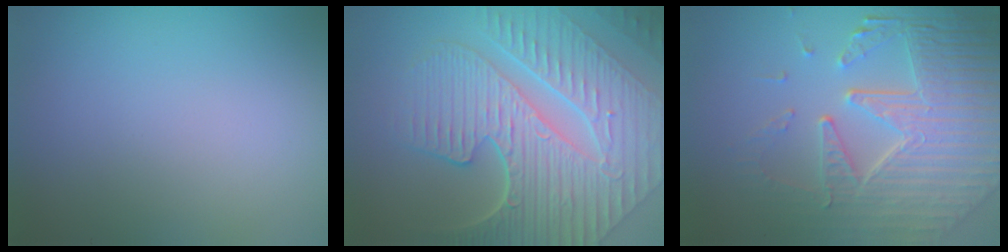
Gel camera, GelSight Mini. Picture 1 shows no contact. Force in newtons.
{"total": 10.1, "press": 6.9, "slide": 7.4}
{"total": 8.2, "press": 5.7, "slide": 5.8}